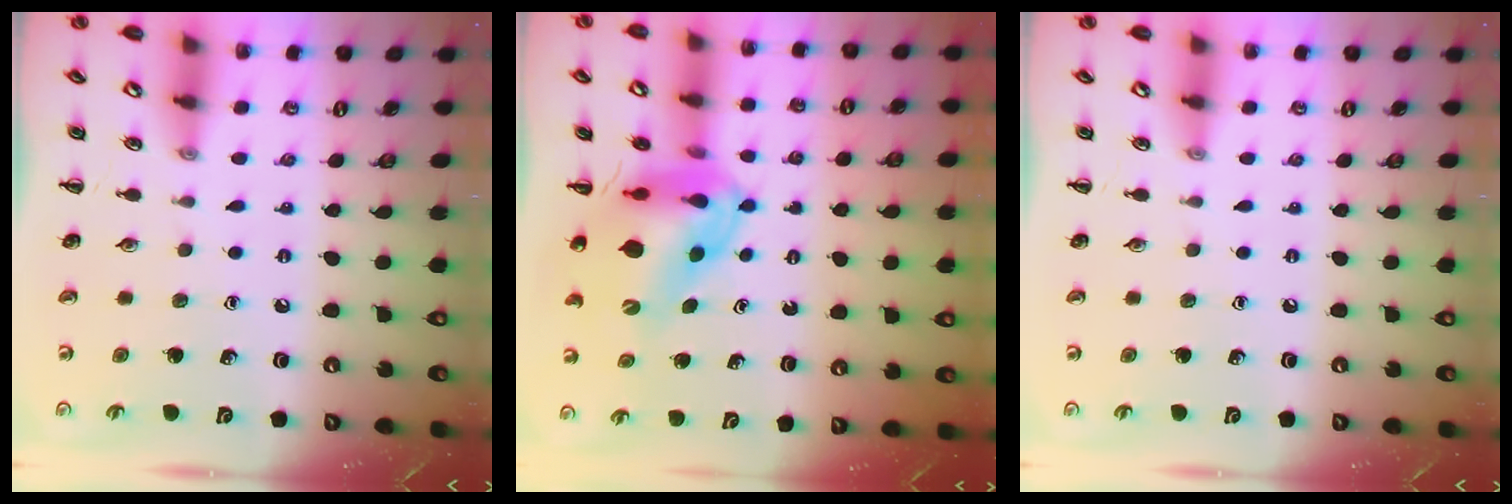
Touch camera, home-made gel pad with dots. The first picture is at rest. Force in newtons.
{"total": 12.1, "press": 11.6, "slide": 3.5}
{"total": 0.0}